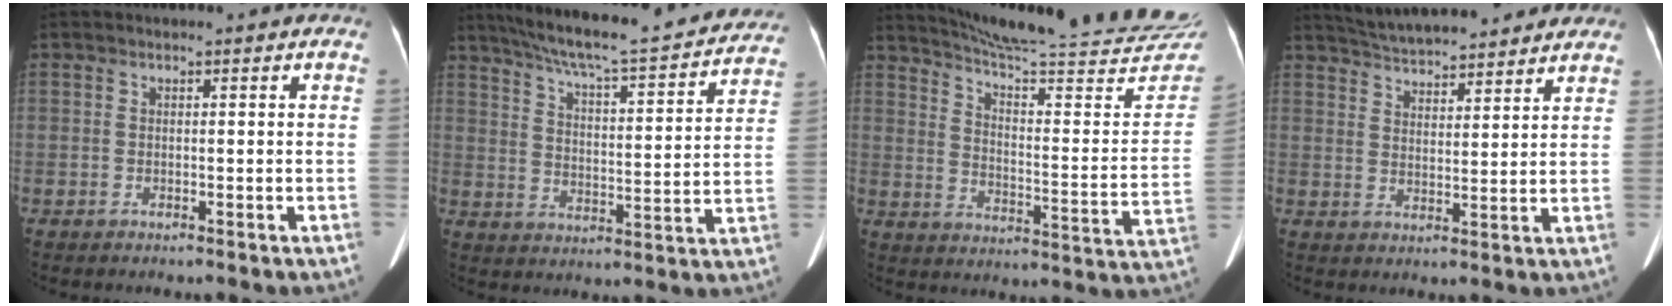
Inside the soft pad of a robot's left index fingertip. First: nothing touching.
{"total": 24.6, "force": [21.8, 2.8, 10.9], "torque": [-0.176, -0.013, 0.290]}
{"total": 29.2, "force": [27.0, 1.0, 11.1], "torque": [-0.169, -0.104, 0.343]}
{"total": 14.8, "force": [13.5, 2.8, 5.5], "torque": [-0.090, 0.032, 0.204]}